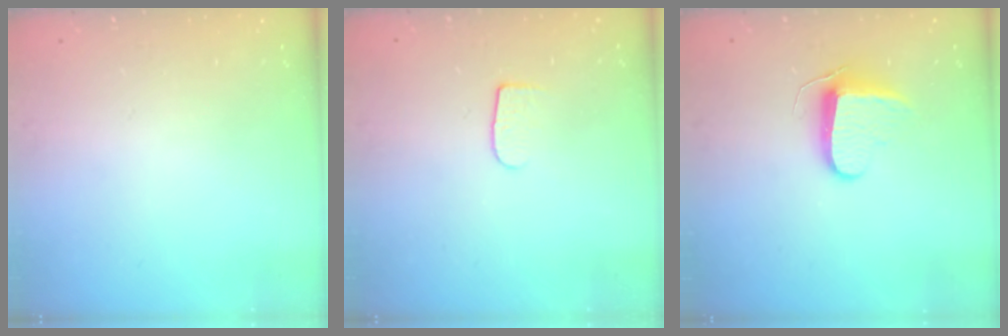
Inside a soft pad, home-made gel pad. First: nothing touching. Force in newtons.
{"total": 5.8, "press": 5.8, "slide": 0.7}
{"total": 9.6, "press": 9.6, "slide": 0.8}